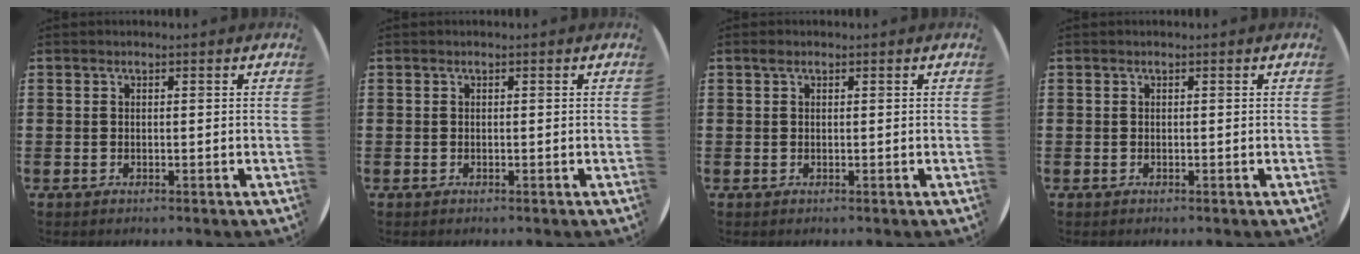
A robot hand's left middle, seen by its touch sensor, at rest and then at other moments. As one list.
[{"total": 0.0}, {"total": 0.6, "force": [0.4, 0.4, 0.3], "torque": [-0.007, 0.003, 0.007]}, {"total": 0.0}]